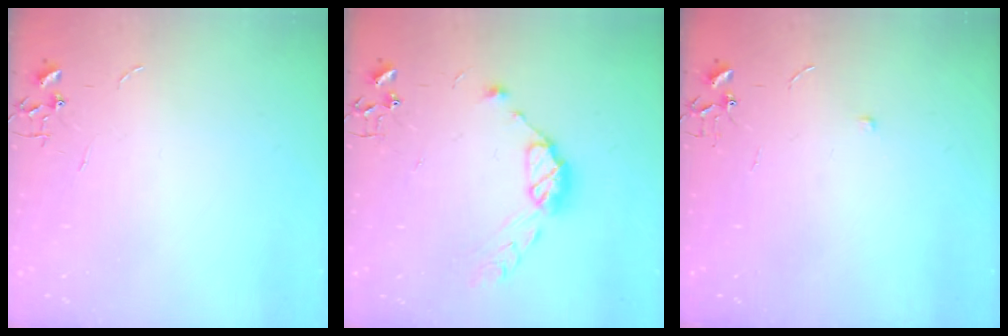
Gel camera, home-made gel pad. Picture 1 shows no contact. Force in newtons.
{"total": 10.4, "press": 10.4, "slide": 0.9}
{"total": 3.8, "press": 3.8, "slide": 0.6}